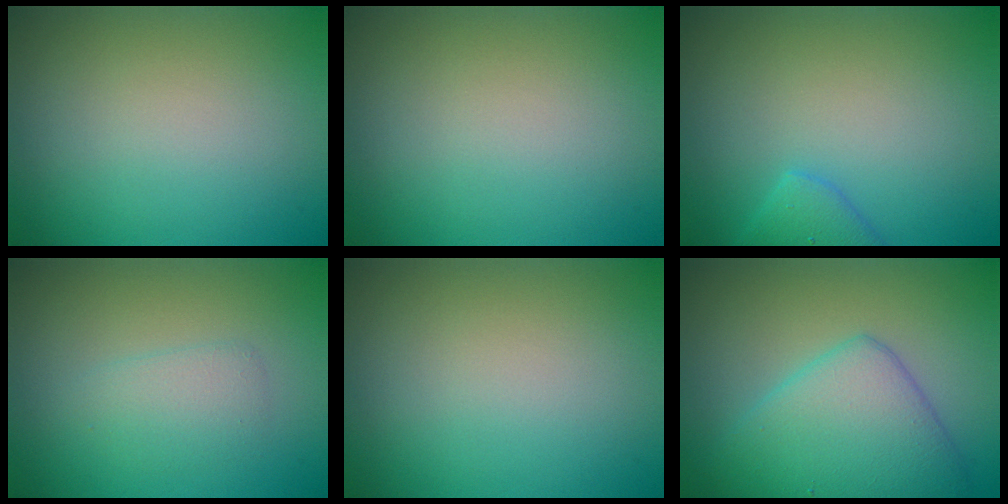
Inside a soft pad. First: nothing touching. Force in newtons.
{"total": 0.0}
{"total": 2.1, "press": 2.1, "slide": 0.1}
{"total": 1.9, "press": 1.9, "slide": 0.0}
{"total": 0.0}
{"total": 6.0, "press": 6.0, "slide": 0.1}